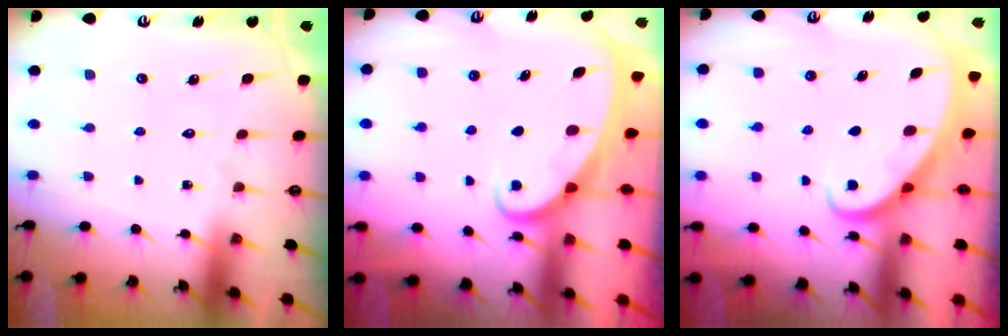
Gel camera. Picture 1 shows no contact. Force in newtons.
{"total": 1.9, "press": 1.9, "slide": 0.2}
{"total": 2.9, "press": 2.9, "slide": 0.2}